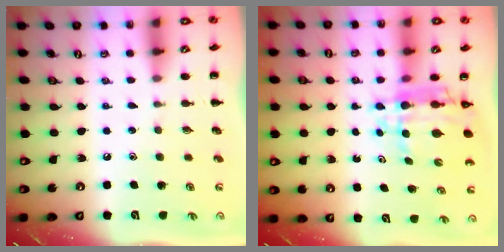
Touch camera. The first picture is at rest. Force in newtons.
{"total": 9.0, "press": 8.5, "slide": 3.2}